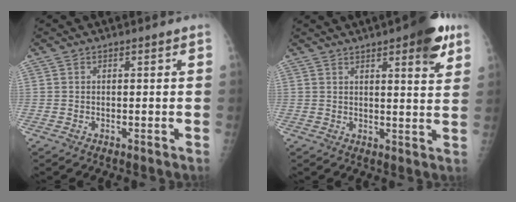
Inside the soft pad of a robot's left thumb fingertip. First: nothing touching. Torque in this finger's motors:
{"motor_torque": [1.37, 1.37, 0.75, -0.65, 0.06]}